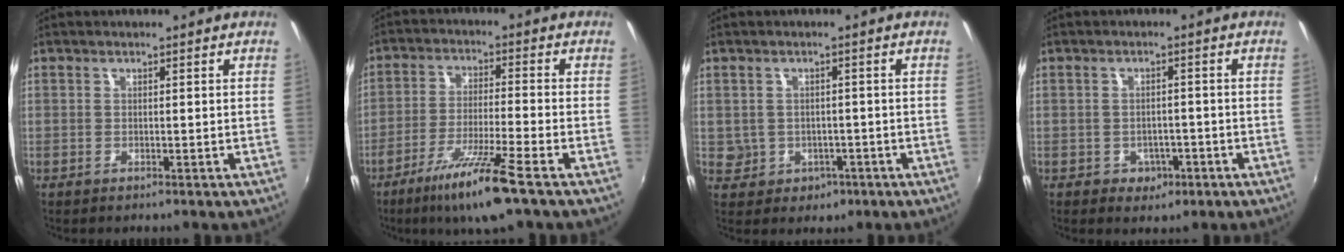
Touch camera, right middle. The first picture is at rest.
{"total": 10.8, "force": [-6.8, 0.1, 8.4], "torque": [-0.175, -0.019, -0.124]}
{"total": 5.0, "force": [-0.8, 4.8, 1.3], "torque": [-0.040, 0.004, 0.003]}
{"total": 3.6, "force": [-1.1, 3.1, 1.5], "torque": [-0.035, 0.000, -0.006]}